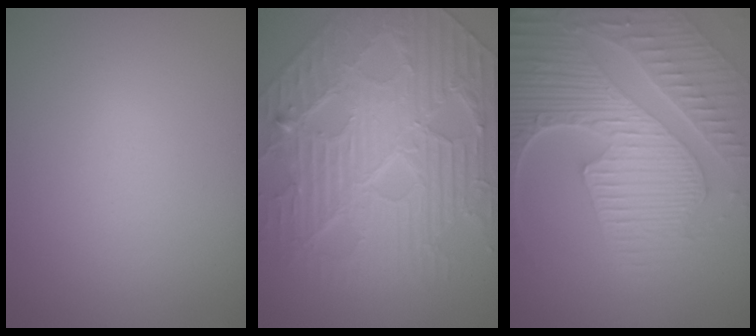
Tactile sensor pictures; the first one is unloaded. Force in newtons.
{"total": 10.7, "press": 7.4, "slide": 7.7}
{"total": 9.2, "press": 6.6, "slide": 6.4}